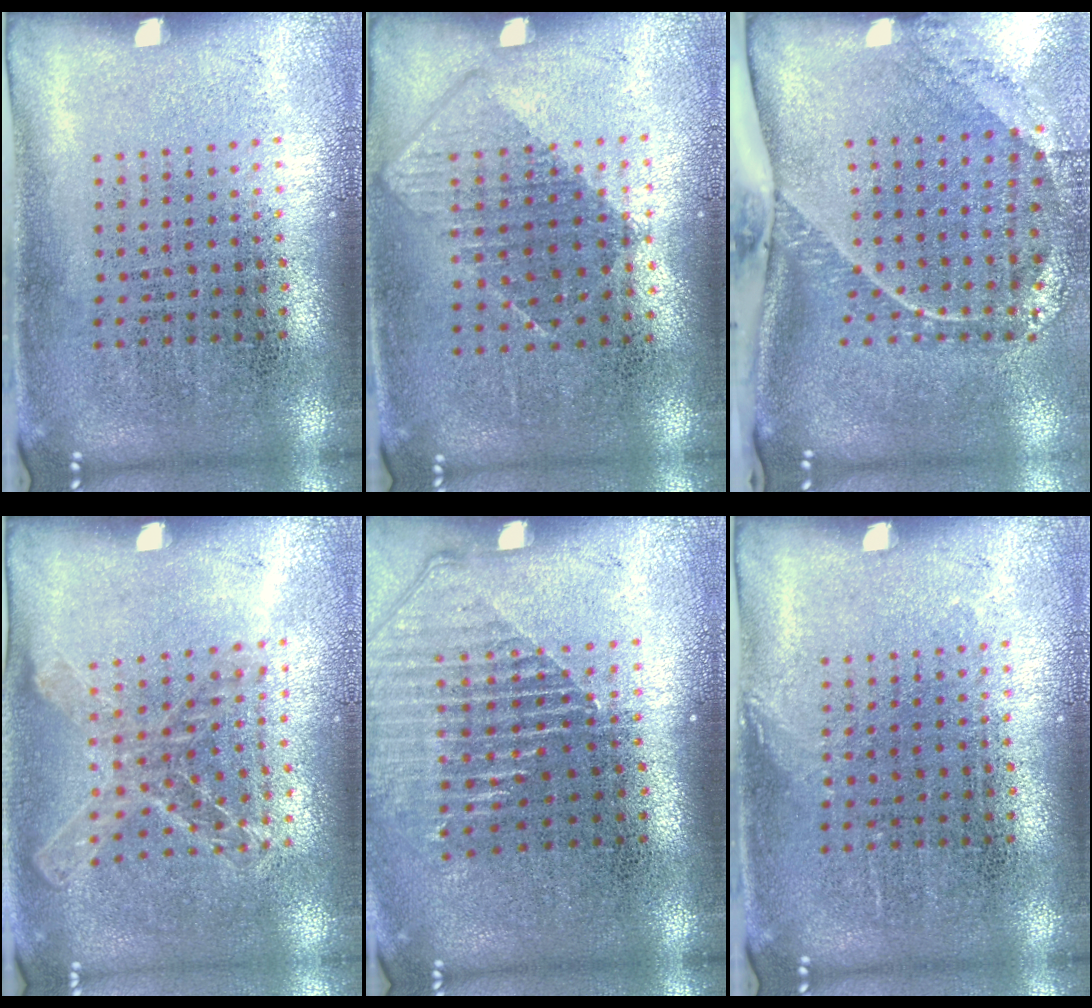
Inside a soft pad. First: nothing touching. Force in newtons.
{"total": 0.8, "press": 0.7, "slide": 0.4}
{"total": 2.6, "press": 1.7, "slide": 2.0}
{"total": 1.1, "press": 1.1, "slide": 0.1}
{"total": 1.4, "press": 1.3, "slide": 0.5}
{"total": 0.6, "press": 0.5, "slide": 0.1}